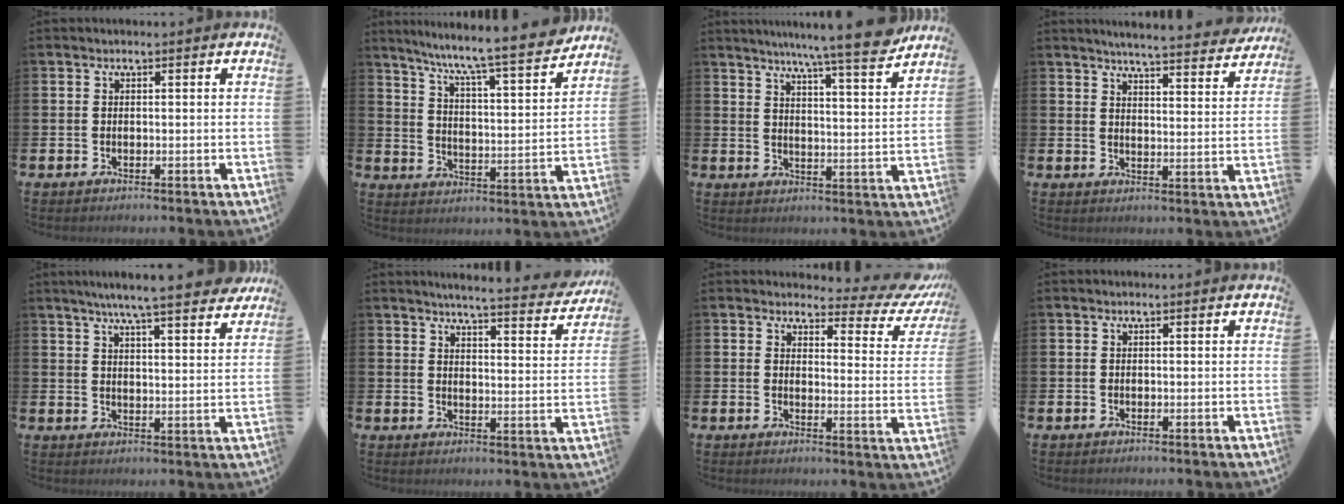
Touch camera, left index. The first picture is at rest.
{"total": 8.6, "force": [7.9, -0.2, 3.6], "torque": [-0.098, -0.065, 0.127]}
{"total": 8.9, "force": [7.9, -0.4, 4.0], "torque": [-0.081, -0.045, 0.134]}
{"total": 5.3, "force": [5.3, -0.1, 0.9], "torque": [-0.023, -0.042, 0.089]}
{"total": 7.0, "force": [6.6, 0.0, 2.4], "torque": [-0.055, -0.037, 0.113]}
{"total": 4.9, "force": [4.8, -0.2, 1.1], "torque": [-0.027, -0.038, 0.078]}
{"total": 3.8, "force": [3.2, 1.7, 1.0], "torque": [-0.010, -0.038, 0.043]}
{"total": 0.0}